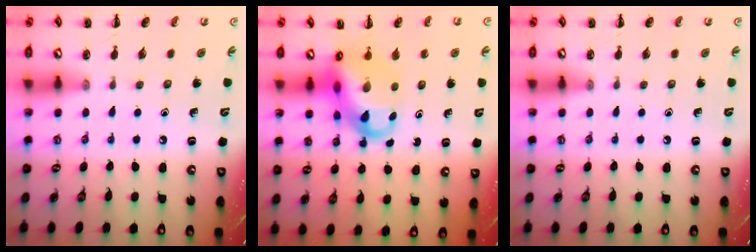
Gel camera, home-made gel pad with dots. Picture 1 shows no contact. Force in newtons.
{"total": 10.0, "press": 9.6, "slide": 2.7}
{"total": 0.0}